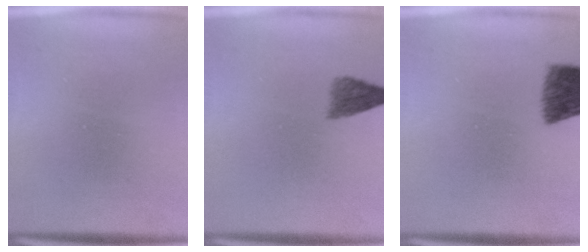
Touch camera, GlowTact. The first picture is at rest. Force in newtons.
{"total": 2.9}
{"total": 7.9}